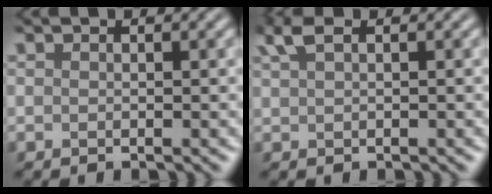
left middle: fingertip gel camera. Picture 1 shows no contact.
{"total": 0.9, "force": [0.1, -0.9, -0.1], "torque": [-0.021, -0.009, 0.039]}